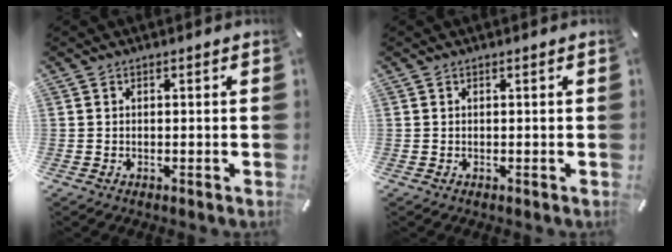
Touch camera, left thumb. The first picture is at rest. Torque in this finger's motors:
{"motor_torque": [0.07, 0.07, -0.08, 0.00, 0.00]}